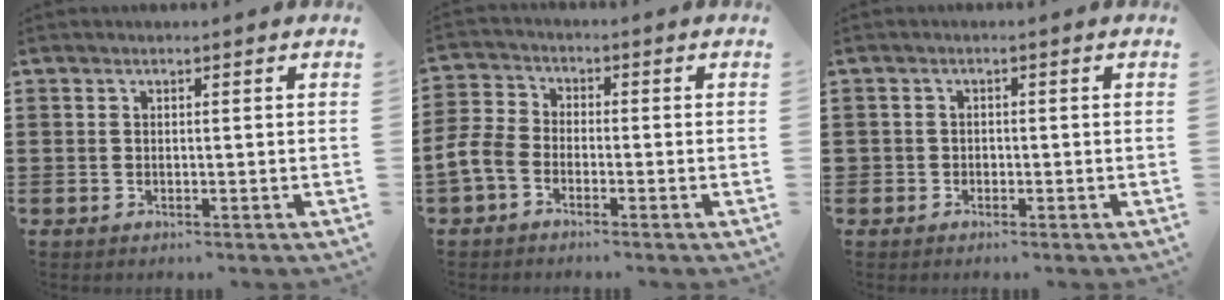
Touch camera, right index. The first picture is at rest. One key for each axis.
{"total": 4.6, "fx": -2.9, "fy": 2.6, "fz": 2.4, "tx": -0.081, "ty": -0.001, "tz": -0.067}
{"total": 1.2, "fx": -0.7, "fy": 0.9, "fz": 0.1, "tx": -0.005, "ty": 0.003, "tz": -0.017}